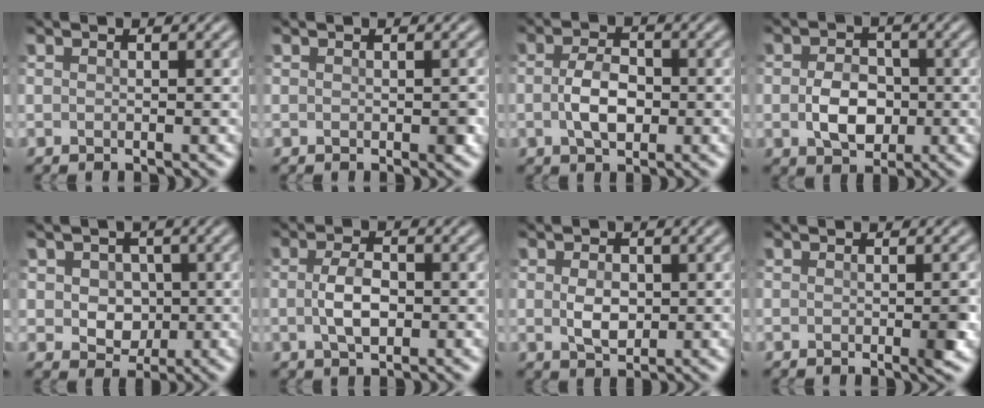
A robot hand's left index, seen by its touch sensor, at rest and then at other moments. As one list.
[{"total": 0.8, "force": [-0.1, 0.4, 0.6], "torque": [-0.008, -0.004, 0.000]}, {"total": 3.6, "force": [-0.4, 2.1, 2.9], "torque": [-0.060, 0.001, -0.010]}, {"total": 4.1, "force": [-0.6, 3.0, 2.8], "torque": [-0.053, -0.002, -0.014]}, {"total": 3.2, "force": [0.2, 2.7, 1.8], "torque": [-0.031, -0.002, -0.002]}, {"total": 3.1, "force": [-0.2, 1.6, 2.7], "torque": [-0.057, -0.001, -0.005]}, {"total": 2.7, "force": [0.1, 1.8, 2.0], "torque": [-0.041, -0.002, 0.002]}, {"total": 1.5, "force": [-0.2, 0.2, 1.5], "torque": [-0.020, -0.003, -0.004]}]